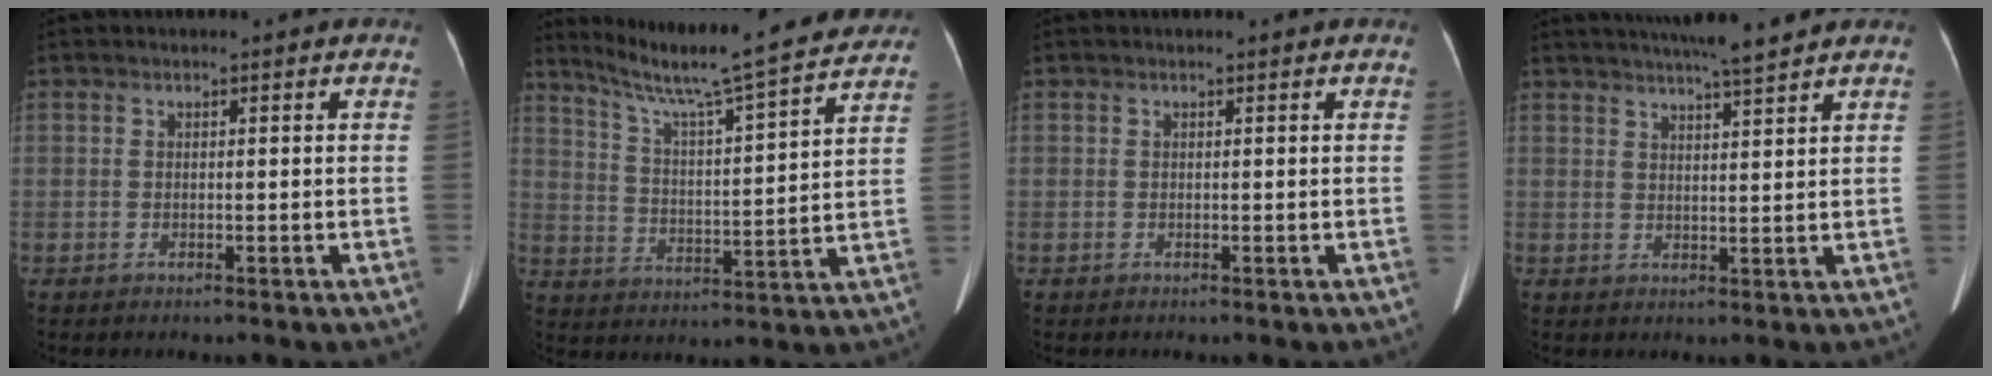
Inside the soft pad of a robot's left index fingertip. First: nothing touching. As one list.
[{"total": 20.4, "force": [18.2, -0.4, 9.1], "torque": [-0.156, -0.013, 0.263]}, {"total": 0.0}, {"total": 8.0, "force": [6.9, -0.5, 3.9], "torque": [-0.065, 0.010, 0.099]}]